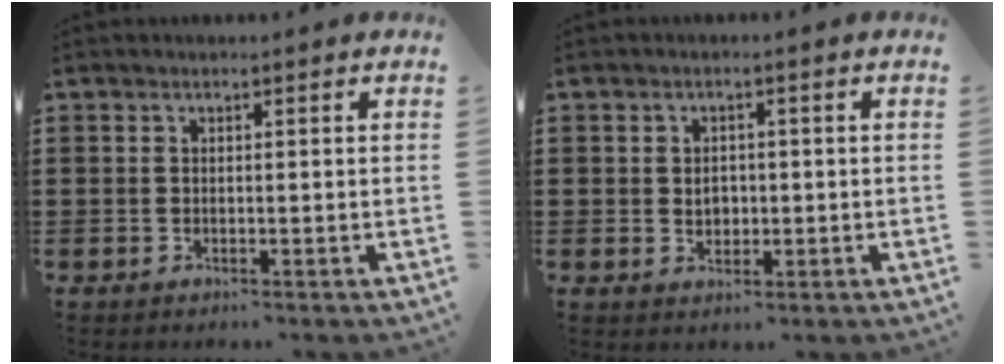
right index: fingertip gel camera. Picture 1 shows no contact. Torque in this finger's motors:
{"motor_torque": [0.93, 1.21, 0.06, 0.01]}